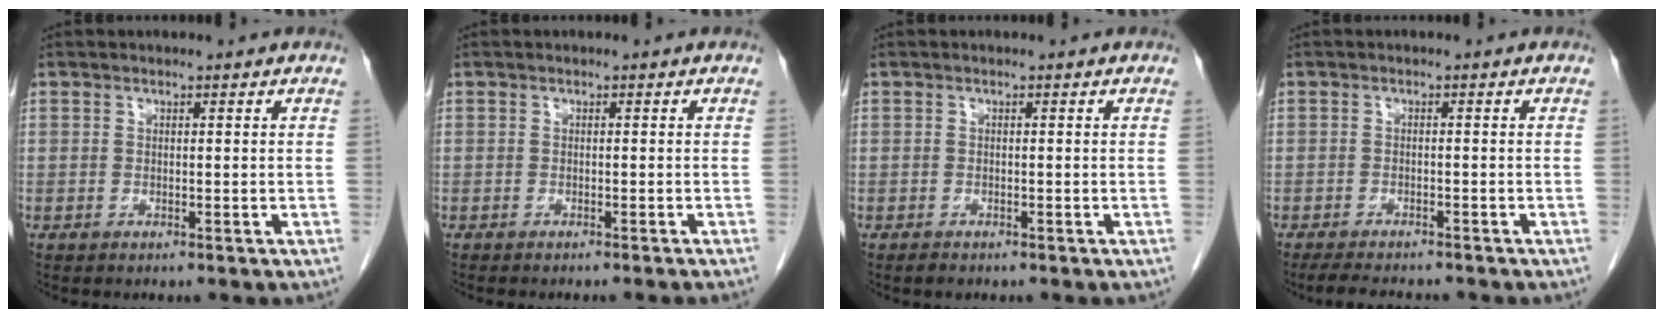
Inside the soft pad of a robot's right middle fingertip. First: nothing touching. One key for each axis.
{"total": 3.3, "fx": -2.9, "fy": -0.6, "fz": 1.5, "tx": -0.012, "ty": 0.003, "tz": -0.037}
{"total": 0.9, "fx": -0.8, "fy": 0.4, "fz": 0.4, "tx": -0.011, "ty": -0.001, "tz": -0.011}
{"total": 6.1, "fx": -5.4, "fy": 1.3, "fz": 2.5, "tx": -0.040, "ty": -0.011, "tz": -0.081}